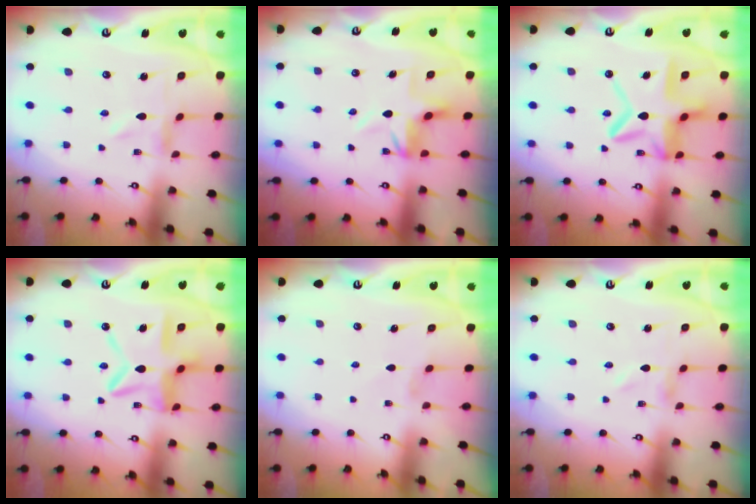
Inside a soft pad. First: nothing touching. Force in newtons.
{"total": 3.9, "press": 3.8, "slide": 0.4}
{"total": 13.0, "press": 13.0, "slide": 1.1}
{"total": 12.2, "press": 12.1, "slide": 1.2}
{"total": 0.9, "press": 0.8, "slide": 0.3}
{"total": 1.0, "press": 1.0, "slide": 0.0}